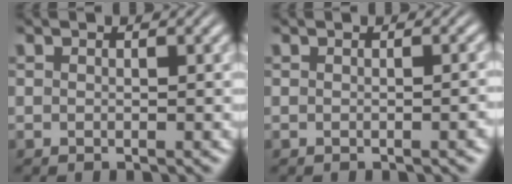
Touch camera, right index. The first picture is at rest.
{"total": 0.6, "force": [-0.3, -0.2, 0.5], "torque": [-0.006, 0.009, -0.008]}